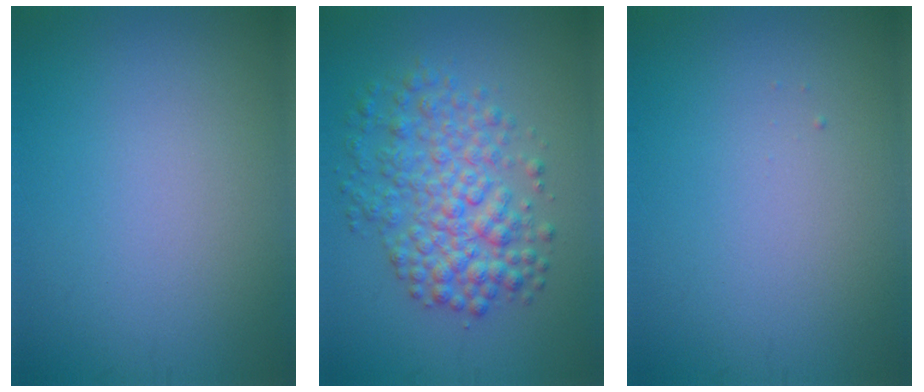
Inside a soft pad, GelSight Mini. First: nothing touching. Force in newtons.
{"total": 5.6, "press": 5.6, "slide": 0.1}
{"total": 0.0}